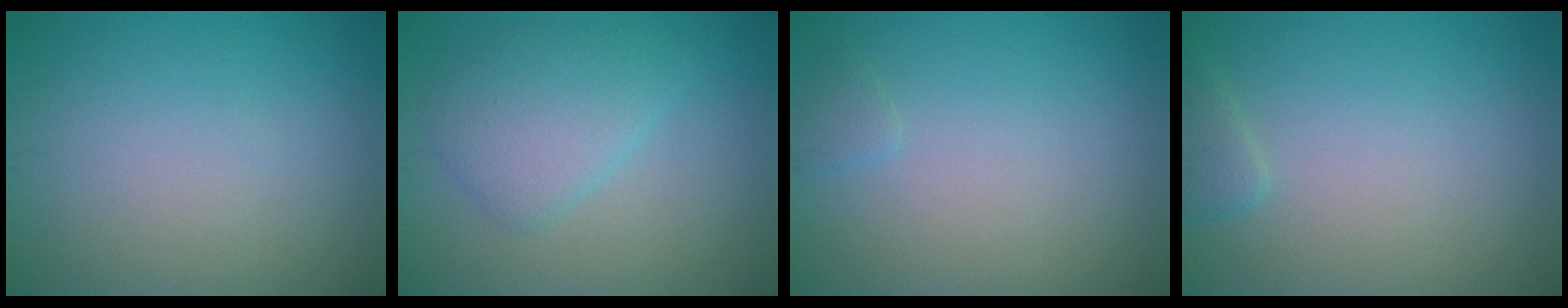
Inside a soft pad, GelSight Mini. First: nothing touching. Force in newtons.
{"total": 4.2, "press": 4.2, "slide": 0.0}
{"total": 0.8, "press": 0.8, "slide": 0.0}
{"total": 1.3, "press": 1.3, "slide": 0.1}